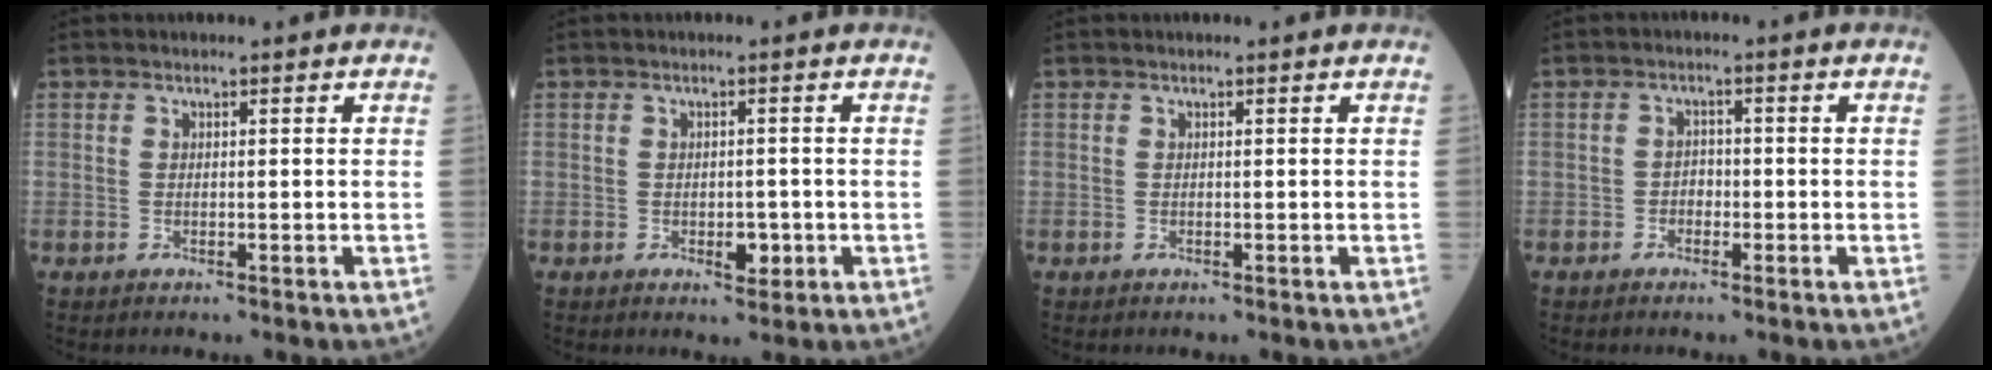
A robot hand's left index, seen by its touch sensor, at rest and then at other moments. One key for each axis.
{"total": 2.5, "fx": -0.7, "fy": 1.3, "fz": 2.0, "tx": -0.028, "ty": 0.001, "tz": -0.004}
{"total": 0.0}
{"total": 1.8, "fx": -0.7, "fy": 1.3, "fz": 0.9, "tx": -0.010, "ty": 0.005, "tz": -0.014}